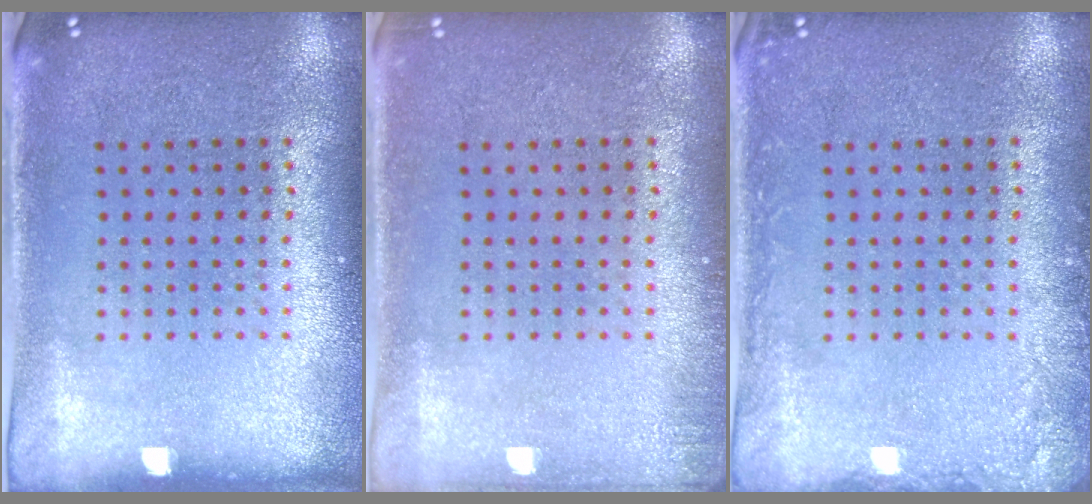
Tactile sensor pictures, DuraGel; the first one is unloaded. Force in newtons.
{"total": 0.9, "press": 0.9, "slide": 0.2}
{"total": 1.6, "press": 1.6, "slide": 0.3}